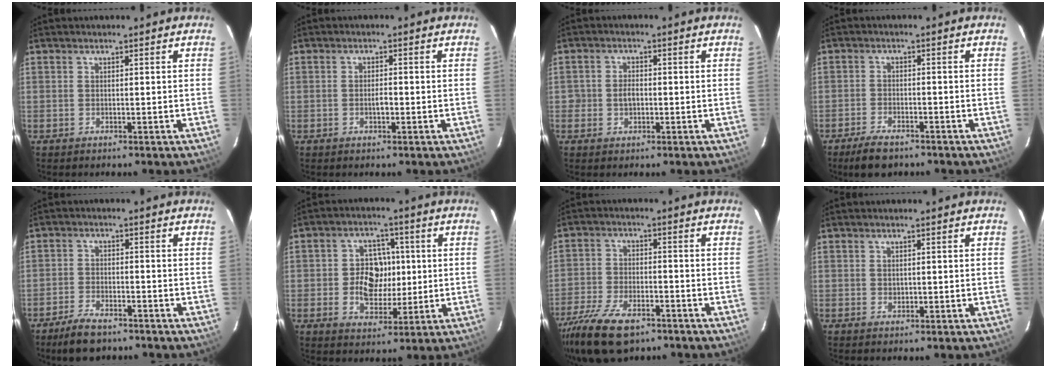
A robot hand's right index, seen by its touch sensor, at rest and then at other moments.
{"total": 1.9, "force": [-0.6, 0.9, 1.6], "torque": [-0.031, 0.003, -0.011]}
{"total": 2.8, "force": [-0.6, 2.3, 1.5], "torque": [-0.028, 0.005, -0.010]}
{"total": 5.8, "force": [-4.6, 2.1, 2.9], "torque": [-0.074, -0.004, -0.081]}
{"total": 6.7, "force": [-5.2, 2.5, 3.3], "torque": [-0.087, -0.002, -0.094]}
{"total": 9.3, "force": [-0.2, 7.4, 5.7], "torque": [-0.115, 0.013, 0.001]}
{"total": 15.5, "force": [-10.6, 7.0, 8.9], "torque": [-0.214, -0.033, -0.191]}
{"total": 0.9, "force": [0.1, 0.8, 0.4], "torque": [-0.003, 0.001, 0.003]}